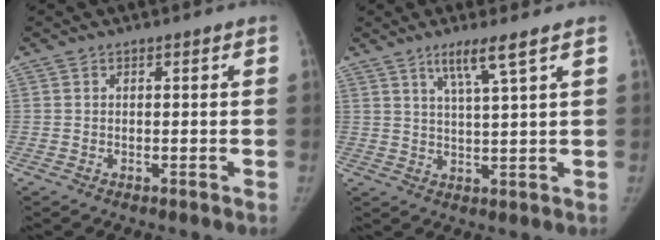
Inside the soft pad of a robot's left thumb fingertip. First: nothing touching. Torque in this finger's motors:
{"motor_torque": [0.08, -0.13, 0.59, -0.30, 0.02]}